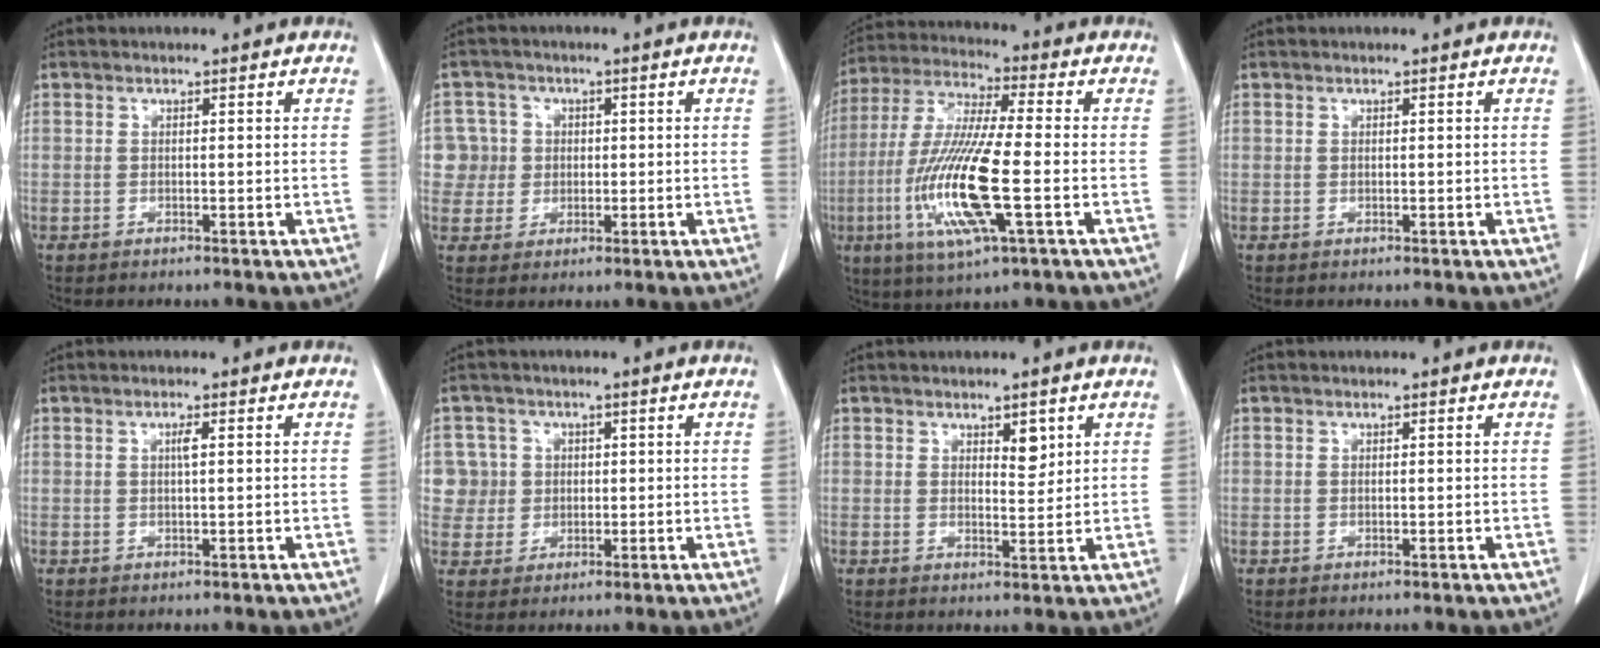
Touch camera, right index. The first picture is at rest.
{"total": 5.9, "force": [0.7, 5.8, -0.1], "torque": [0.012, 0.020, 0.016]}
{"total": 15.9, "force": [-3.9, 1.5, 15.4], "torque": [-0.324, -0.016, -0.074]}
{"total": 0.0}
{"total": 1.1, "force": [0.2, 0.0, 1.1], "torque": [-0.021, 0.002, 0.003]}
{"total": 6.8, "force": [1.3, 6.6, 0.1], "torque": [0.005, 0.024, 0.032]}
{"total": 2.6, "force": [1.4, 1.0, 1.9], "torque": [-0.029, -0.006, 0.025]}
{"total": 0.0}